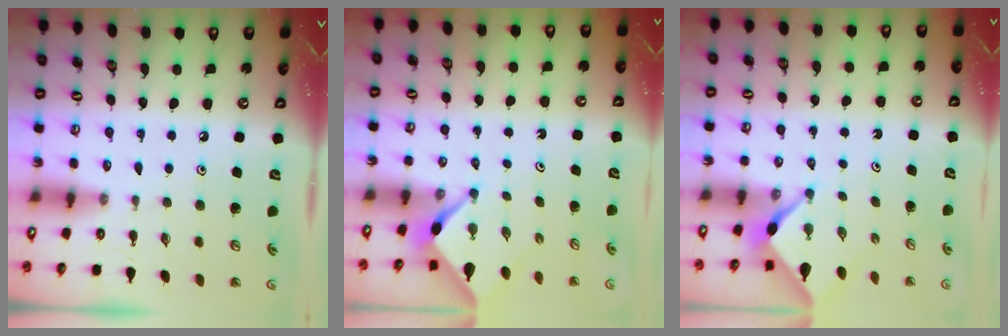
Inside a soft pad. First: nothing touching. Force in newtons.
{"total": 2.2, "press": 2.2, "slide": 0.3}
{"total": 2.2, "press": 2.2, "slide": 0.3}